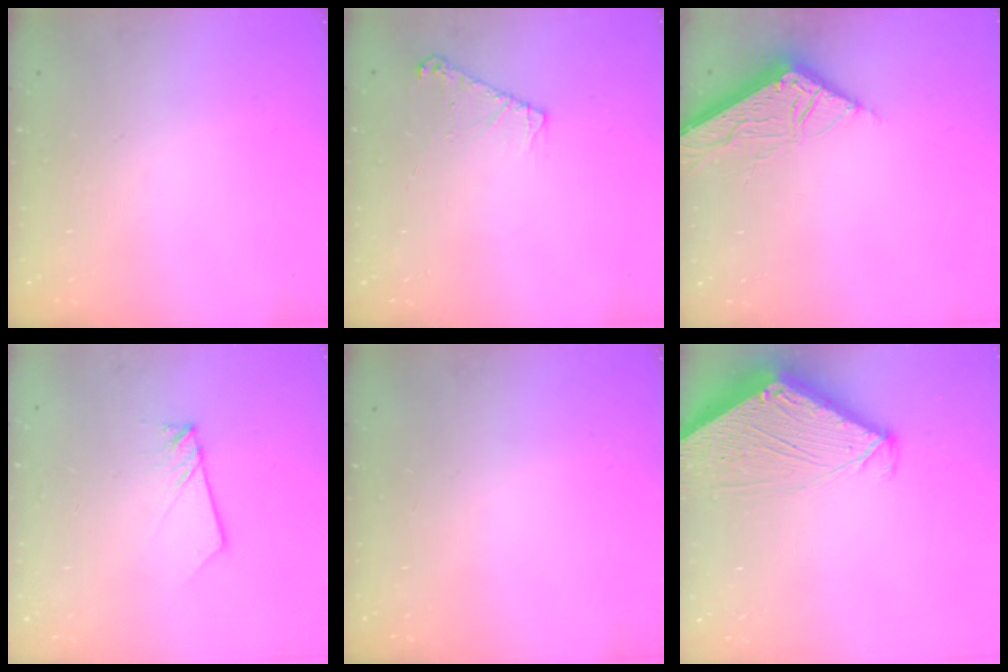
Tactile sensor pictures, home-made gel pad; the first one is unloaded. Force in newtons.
{"total": 6.0, "press": 6.0, "slide": 0.7}
{"total": 6.8, "press": 6.8, "slide": 0.7}
{"total": 2.0, "press": 2.0, "slide": 0.2}
{"total": 0.0}
{"total": 4.2, "press": 4.2, "slide": 0.4}